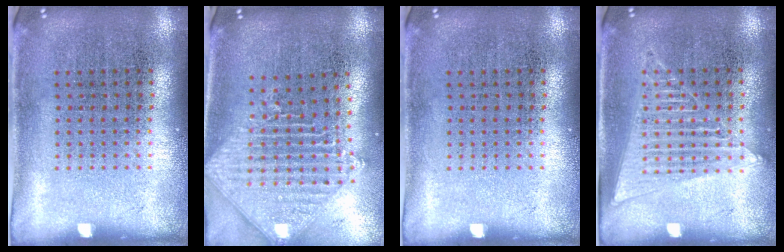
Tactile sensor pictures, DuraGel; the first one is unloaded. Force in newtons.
{"total": 2.3, "press": 1.8, "slide": 1.4}
{"total": 0.0}
{"total": 1.4, "press": 1.4, "slide": 0.3}